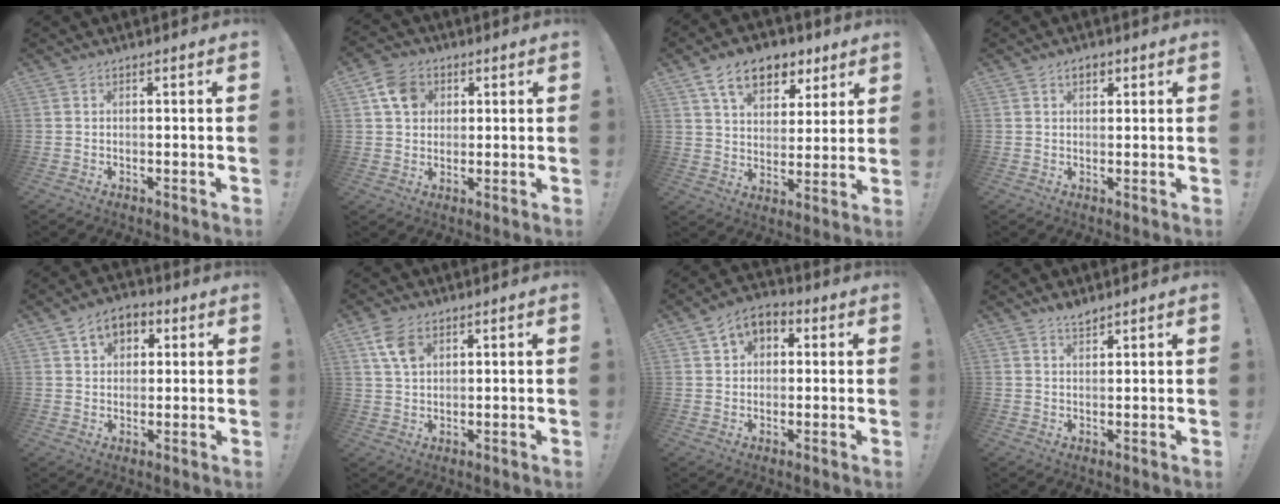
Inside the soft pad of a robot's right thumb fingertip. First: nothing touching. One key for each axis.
{"total": 8.5, "fx": 3.1, "fy": 7.0, "fz": 3.7, "tx": -0.056, "ty": -0.001, "tz": 0.063}
{"total": 13.7, "fx": 8.1, "fy": 8.4, "fz": 7.2, "tx": -0.119, "ty": -0.035, "tz": 0.150}
{"total": 2.9, "fx": 1.3, "fy": 1.9, "fz": 1.7, "tx": -0.029, "ty": 0.003, "tz": 0.022}
{"total": 8.3, "fx": 3.4, "fy": 6.2, "fz": 4.3, "tx": -0.062, "ty": -0.006, "tz": 0.066}
{"total": 7.2, "fx": 3.4, "fy": 4.5, "fz": 4.5, "tx": -0.078, "ty": -0.006, "tz": 0.069}
{"total": 7.1, "fx": 3.0, "fy": 5.5, "fz": 3.2, "tx": -0.059, "ty": -0.007, "tz": 0.060}
{"total": 2.7, "fx": 2.4, "fy": 0.7, "fz": 1.1, "tx": -0.011, "ty": -0.017, "tz": 0.040}